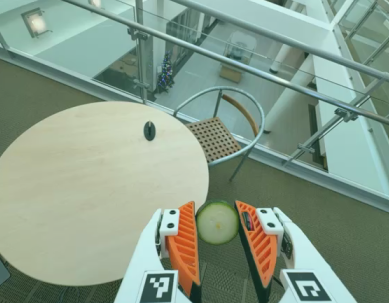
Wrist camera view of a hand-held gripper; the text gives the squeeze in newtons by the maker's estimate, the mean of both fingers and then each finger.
{"total": 7.6, "left": 7.5, "right": 7.8}